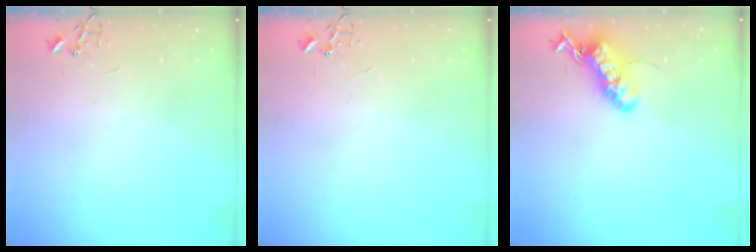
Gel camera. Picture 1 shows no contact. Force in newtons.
{"total": 0.0}
{"total": 16.7, "press": 16.6, "slide": 1.2}